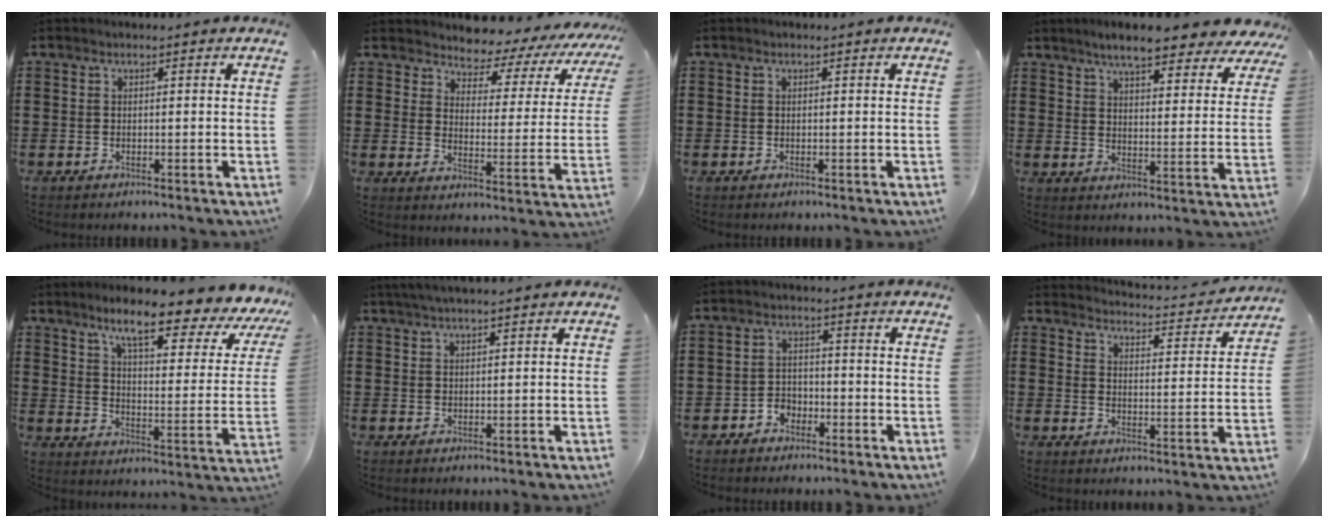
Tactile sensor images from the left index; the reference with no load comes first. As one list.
[{"total": 3.9, "force": [3.7, 1.1, 0.6], "torque": [-0.032, -0.036, 0.053]}, {"total": 0.0}, {"total": 7.4, "force": [6.5, 0.9, 3.3], "torque": [-0.073, -0.031, 0.112]}, {"total": 9.6, "force": [7.3, 0.8, 6.3], "torque": [-0.126, -0.048, 0.111]}, {"total": 1.9, "force": [1.6, 0.0, 1.1], "torque": [-0.023, 0.002, 0.030]}, {"total": 2.8, "force": [-2.1, 1.8, 0.5], "torque": [-0.017, 0.005, -0.045]}, {"total": 3.4, "force": [3.4, -0.4, 0.5], "torque": [-0.022, -0.035, 0.051]}]